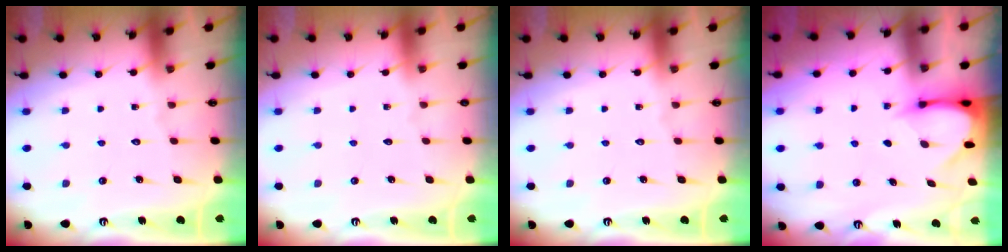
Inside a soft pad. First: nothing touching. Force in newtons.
{"total": 0.0}
{"total": 0.0}
{"total": 3.7, "press": 3.7, "slide": 0.3}